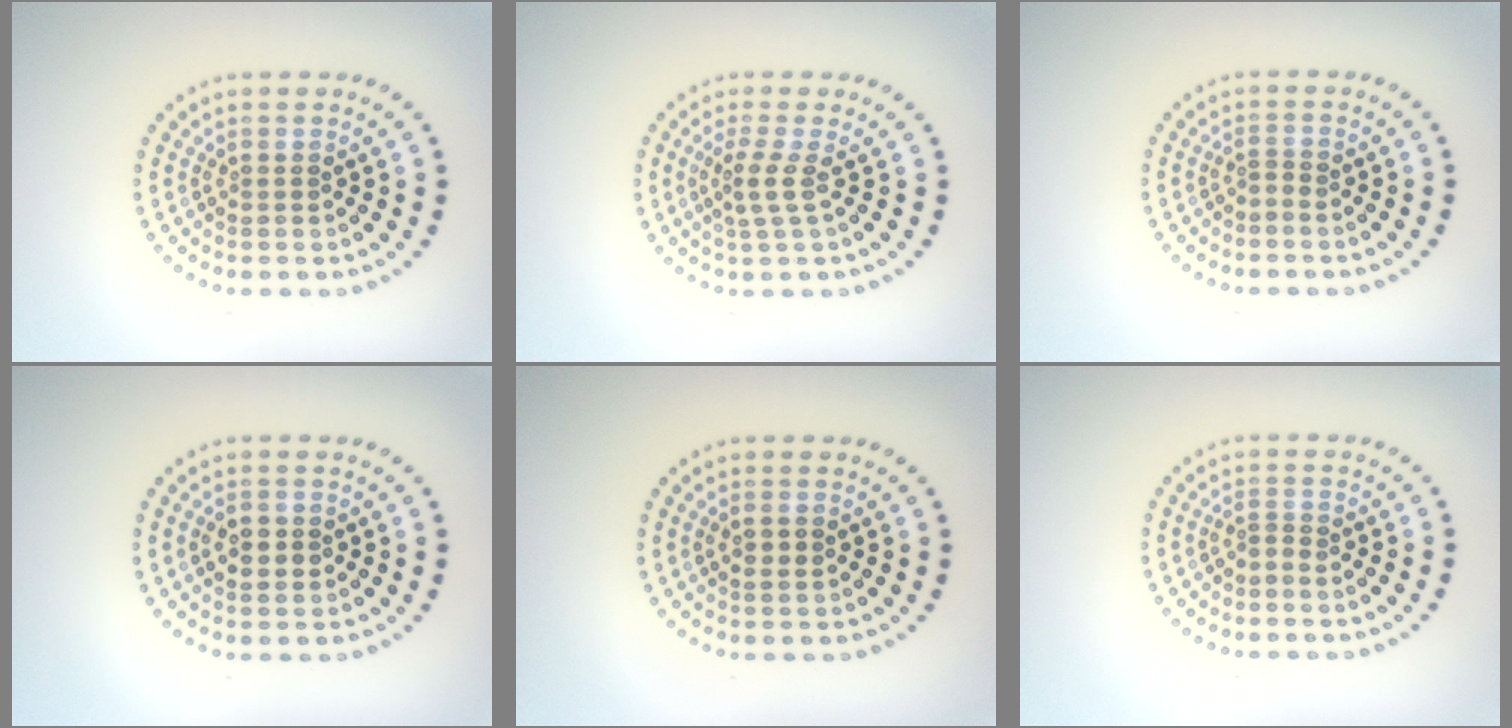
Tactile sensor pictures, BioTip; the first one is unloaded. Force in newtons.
{"total": 2.1, "press": 1.5, "slide": 1.5}
{"total": 0.5, "press": 0.0, "slide": 0.5}
{"total": 1.6, "press": 1.6, "slide": 0.2}
{"total": 1.1, "press": 1.0, "slide": 0.3}
{"total": 0.7, "press": 0.2, "slide": 0.6}